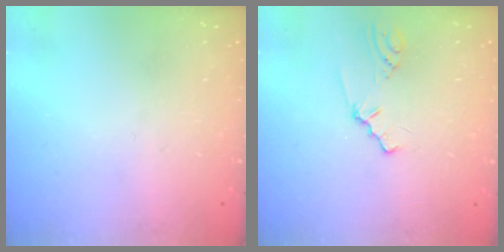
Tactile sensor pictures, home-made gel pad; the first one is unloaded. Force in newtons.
{"total": 0.9, "press": 0.9, "slide": 0.2}